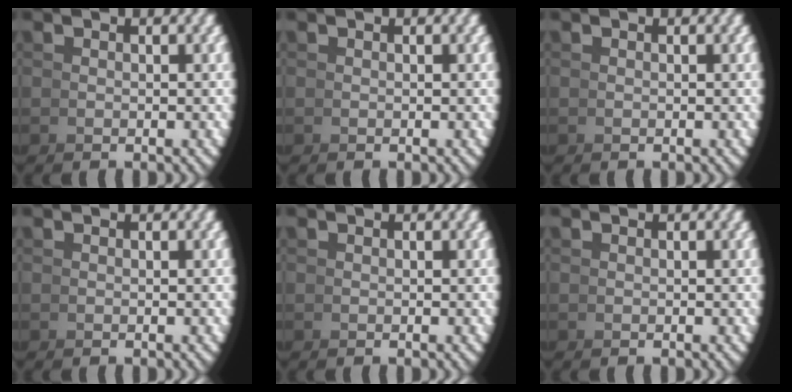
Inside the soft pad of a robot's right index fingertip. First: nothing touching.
{"total": 0.0}
{"total": 0.0}
{"total": 0.0}
{"total": 0.0}
{"total": 0.0}